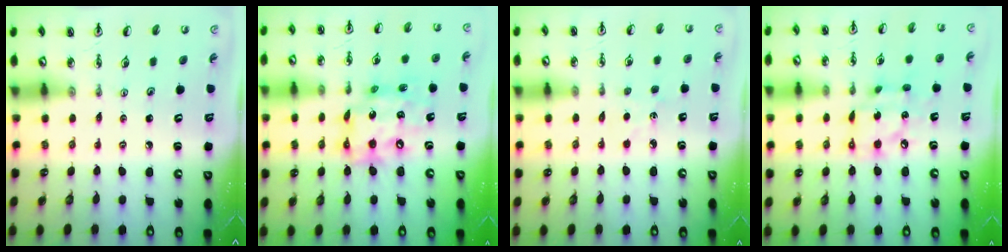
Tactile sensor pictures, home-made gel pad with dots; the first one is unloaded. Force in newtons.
{"total": 14.3, "press": 14.2, "slide": 1.5}
{"total": 2.9, "press": 2.9, "slide": 0.4}
{"total": 10.9, "press": 10.9, "slide": 0.9}